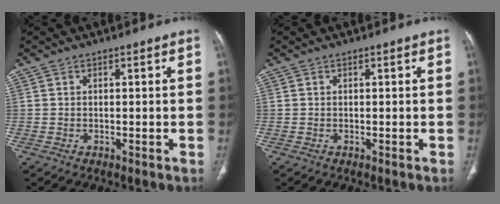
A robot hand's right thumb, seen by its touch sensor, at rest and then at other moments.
{"total": 0.0}